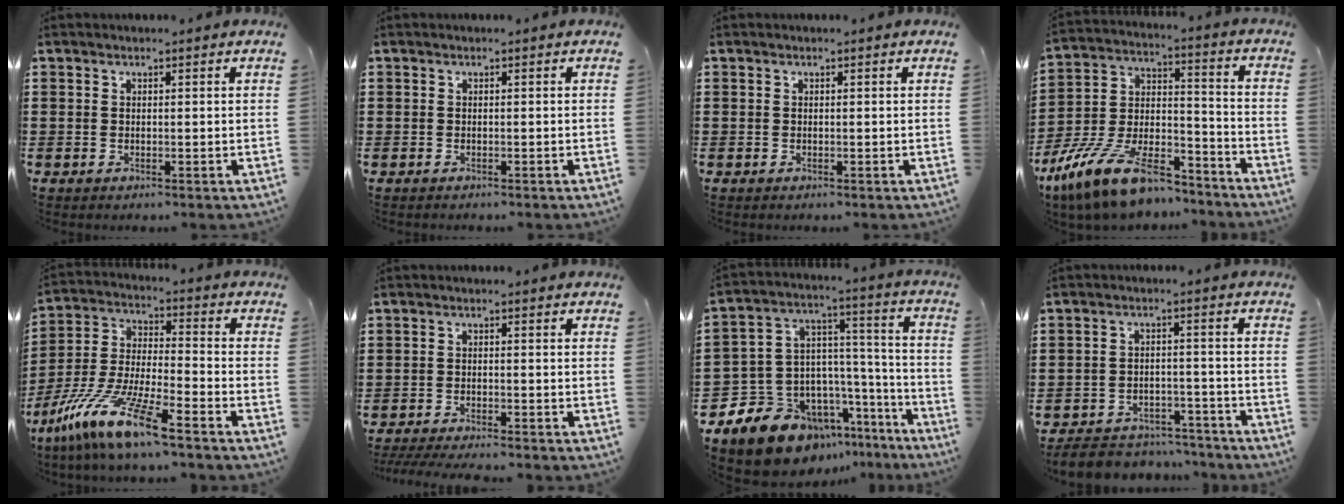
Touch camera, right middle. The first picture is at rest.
{"total": 0.5, "force": [-0.4, 0.3, 0.0], "torque": [0.001, 0.003, -0.009]}
{"total": 0.0}
{"total": 13.6, "force": [-10.9, 3.8, 7.2], "torque": [-0.152, 0.030, -0.209]}
{"total": 12.8, "force": [-10.1, 0.1, 7.8], "torque": [-0.180, -0.003, -0.203]}
{"total": 3.0, "force": [-2.9, 0.0, 0.7], "torque": [-0.021, -0.005, -0.062]}
{"total": 13.8, "force": [-11.6, 6.5, 3.9], "torque": [-0.111, 0.011, -0.214]}
{"total": 5.4, "force": [-5.2, 1.1, 0.6], "torque": [-0.015, 0.011, -0.104]}